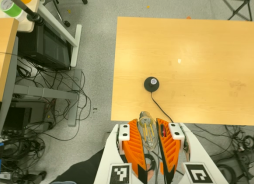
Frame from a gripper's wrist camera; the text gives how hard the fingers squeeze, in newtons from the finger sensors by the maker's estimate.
{"total": 21.1, "left": 25.1, "right": 17.0}